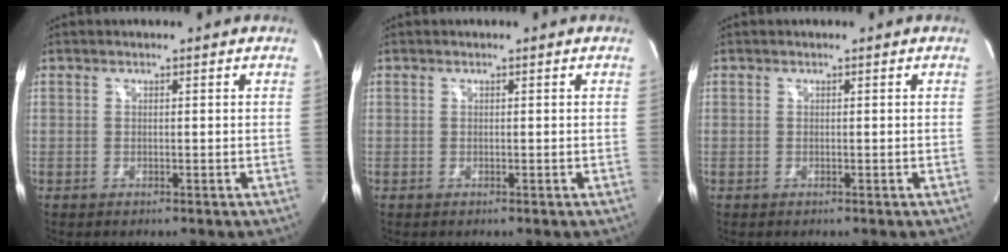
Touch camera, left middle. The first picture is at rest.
{"total": 0.0}
{"total": 0.0}